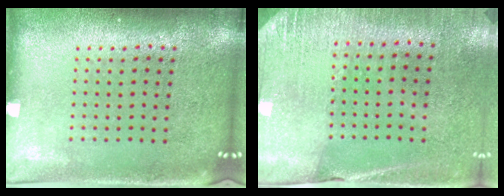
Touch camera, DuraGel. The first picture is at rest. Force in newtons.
{"total": 2.6, "press": 2.5, "slide": 0.8}